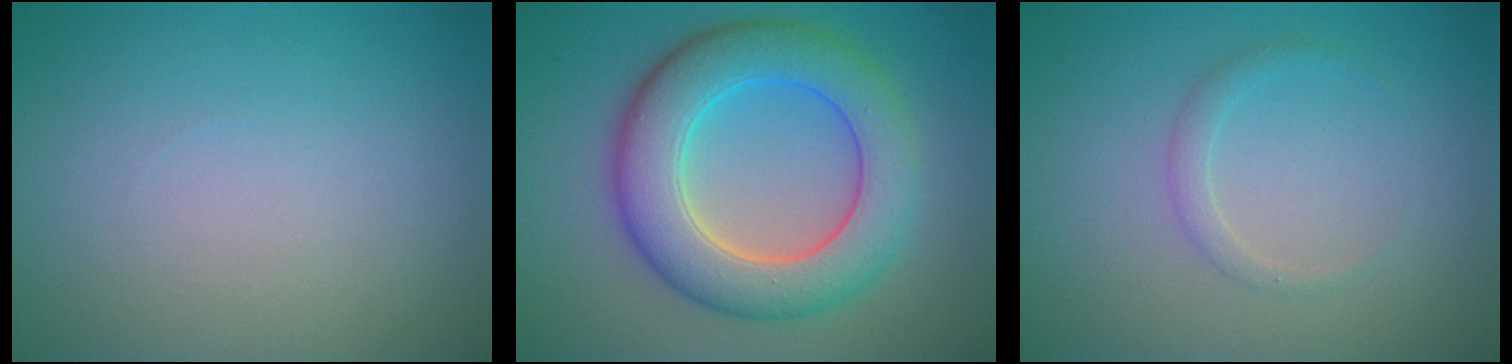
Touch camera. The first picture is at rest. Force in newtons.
{"total": 8.4, "press": 8.4, "slide": 0.1}
{"total": 1.2, "press": 1.2, "slide": 0.1}